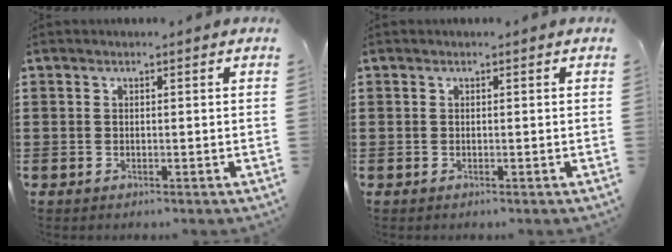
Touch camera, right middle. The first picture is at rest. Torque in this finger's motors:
{"motor_torque": [-2.14, 0.00, 0.07, -0.01]}